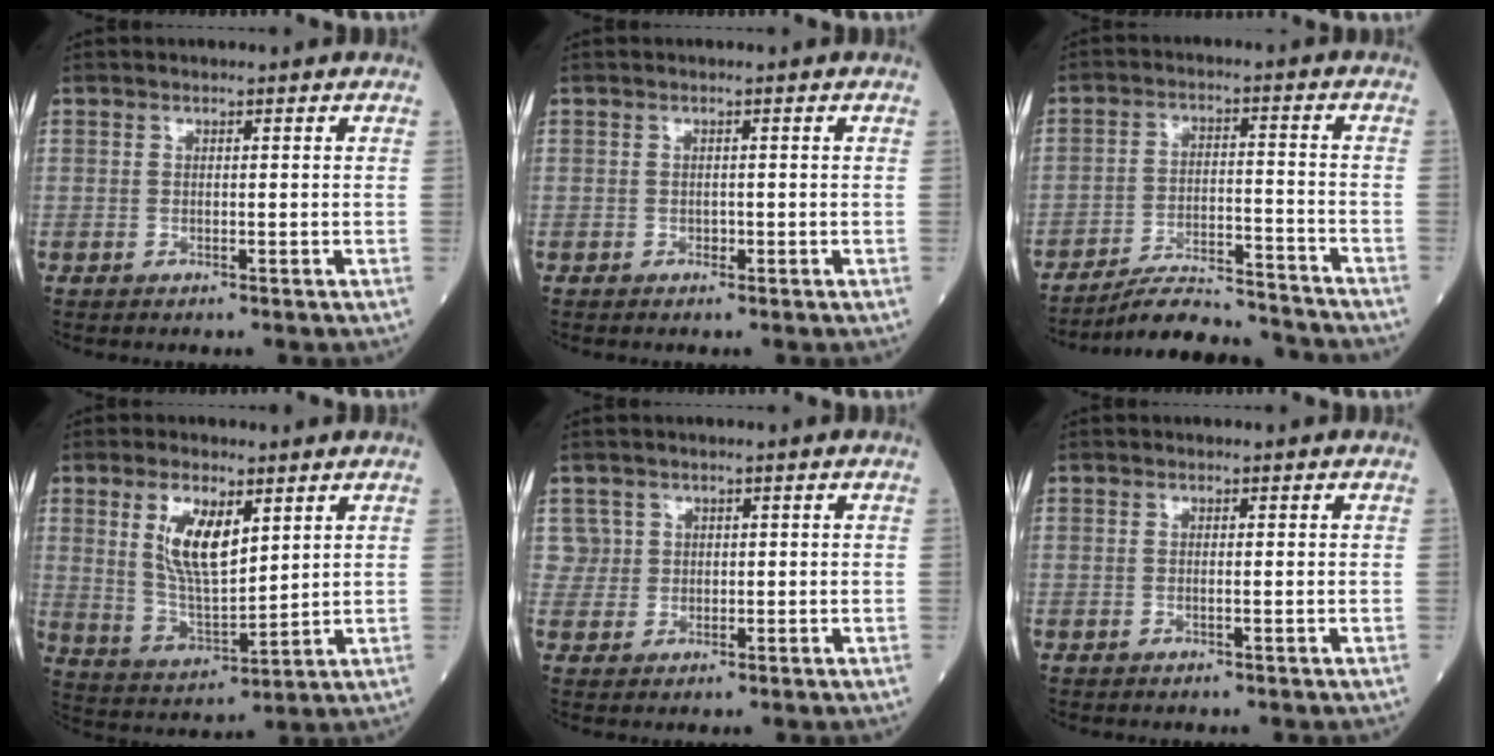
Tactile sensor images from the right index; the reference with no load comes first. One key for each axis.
{"total": 0.5, "fx": -0.2, "fy": 0.4, "fz": 0.2, "tx": -0.004, "ty": 0.003, "tz": -0.003}
{"total": 13.0, "fx": -12.7, "fy": 0.7, "fz": 2.8, "tx": -0.043, "ty": 0.010, "tz": -0.196}
{"total": 9.6, "fx": 3.8, "fy": 3.3, "fz": 8.1, "tx": -0.160, "ty": -0.001, "tz": 0.079}
{"total": 2.4, "fx": 1.0, "fy": 2.2, "fz": -0.3, "tx": 0.017, "ty": 0.005, "tz": 0.016}
{"total": 0.0}